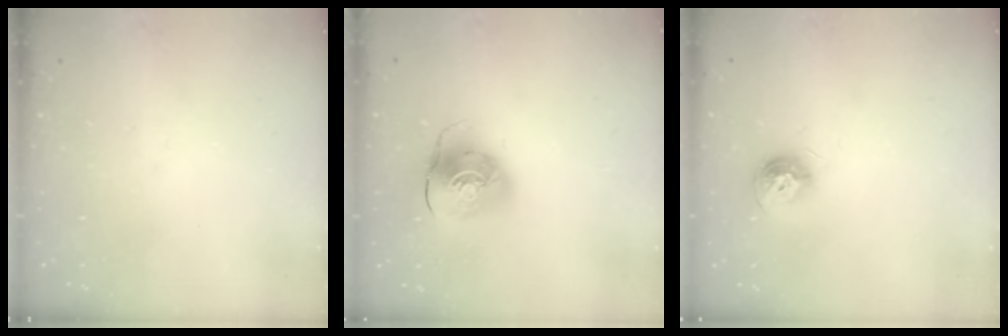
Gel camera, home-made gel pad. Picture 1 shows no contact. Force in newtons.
{"total": 9.4, "press": 9.3, "slide": 1.3}
{"total": 8.9, "press": 8.9, "slide": 0.5}